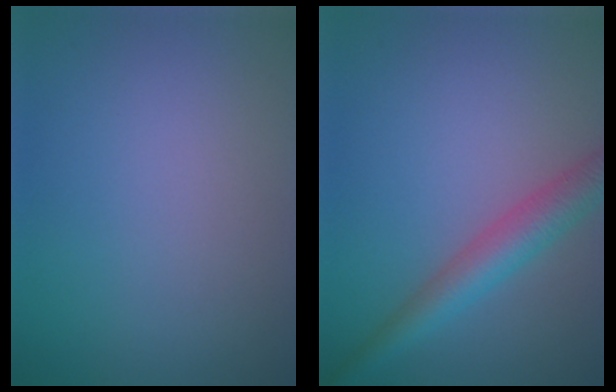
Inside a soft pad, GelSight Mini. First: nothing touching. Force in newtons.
{"total": 4.1, "press": 4.1, "slide": 0.1}